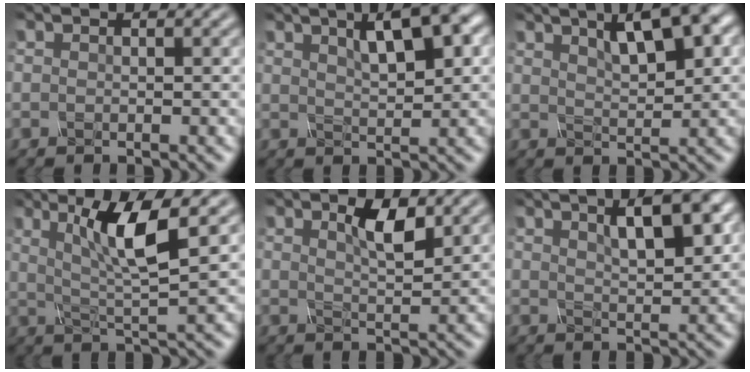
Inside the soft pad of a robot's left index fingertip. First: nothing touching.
{"total": 4.9, "force": [2.5, 0.7, 4.2], "torque": [-0.061, 0.015, 0.054]}
{"total": 5.3, "force": [3.0, 0.9, 4.3], "torque": [-0.063, 0.019, 0.063]}
{"total": 5.0, "force": [1.6, 0.1, 4.7], "torque": [-0.103, 0.001, 0.057]}
{"total": 1.8, "force": [1.1, 0.0, 1.5], "torque": [-0.036, 0.003, 0.041]}
{"total": 5.0, "force": [2.4, 1.0, 4.2], "torque": [-0.041, 0.024, 0.042]}